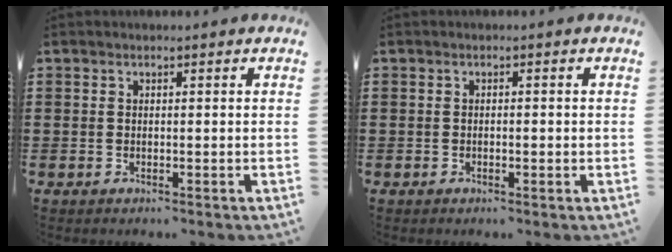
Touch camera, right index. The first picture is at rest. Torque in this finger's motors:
{"motor_torque": [-0.57, 0.46, 0.02, -0.01]}